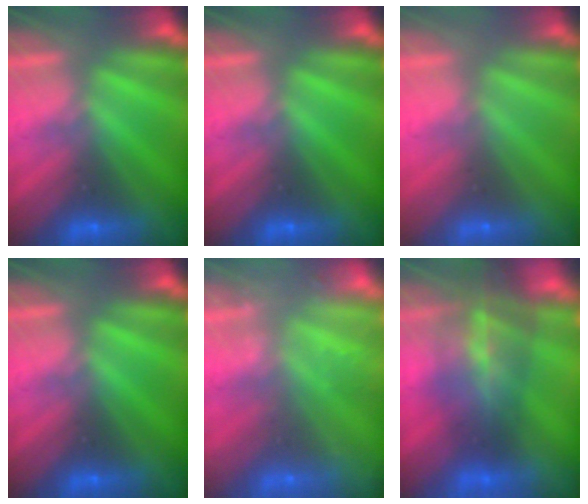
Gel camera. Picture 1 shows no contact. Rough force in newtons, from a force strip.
{"total": 0.0}
{"total": 2.9}
{"total": 0.0}
{"total": 2.4}
{"total": 5.8}